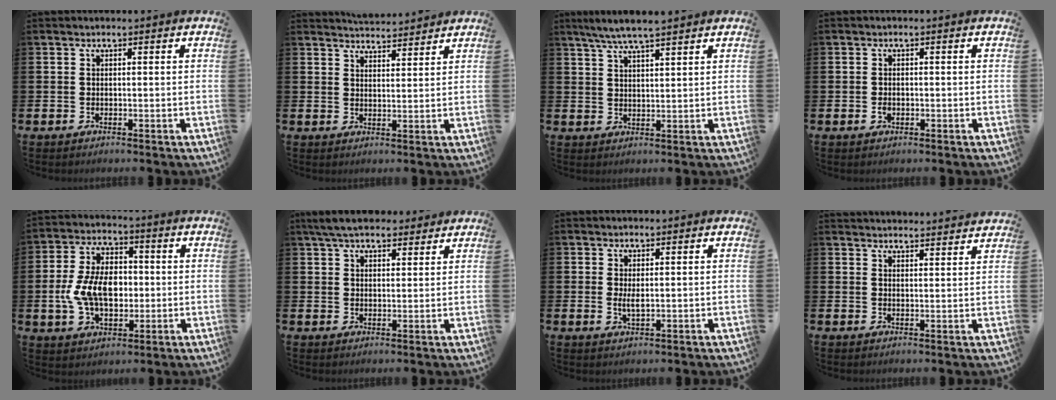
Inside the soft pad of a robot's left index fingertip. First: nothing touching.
{"total": 4.0, "force": [4.0, 0.2, -0.1], "torque": [-0.006, -0.021, 0.074]}
{"total": 5.5, "force": [4.9, 0.2, 2.4], "torque": [-0.056, -0.011, 0.088]}
{"total": 1.0, "force": [-0.4, 0.8, 0.6], "torque": [-0.012, 0.005, -0.009]}
{"total": 8.7, "force": [-0.2, 5.7, 6.6], "torque": [-0.144, 0.014, -0.007]}
{"total": 5.8, "force": [5.3, 1.6, 1.6], "torque": [-0.044, -0.012, 0.099]}
{"total": 1.9, "force": [0.6, 0.5, 1.7], "torque": [-0.023, -0.004, 0.007]}
{"total": 3.5, "force": [3.5, -0.1, -0.2], "torque": [-0.001, -0.023, 0.063]}